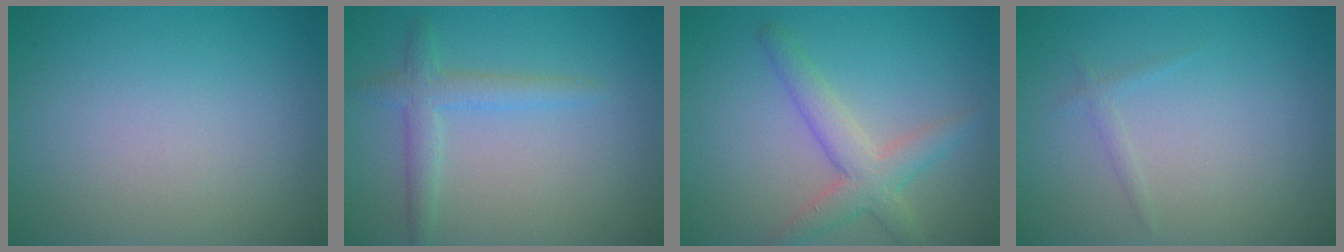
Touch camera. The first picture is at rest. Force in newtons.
{"total": 2.4, "press": 2.4, "slide": 0.1}
{"total": 3.7, "press": 3.7, "slide": 0.1}
{"total": 0.8, "press": 0.8, "slide": 0.1}